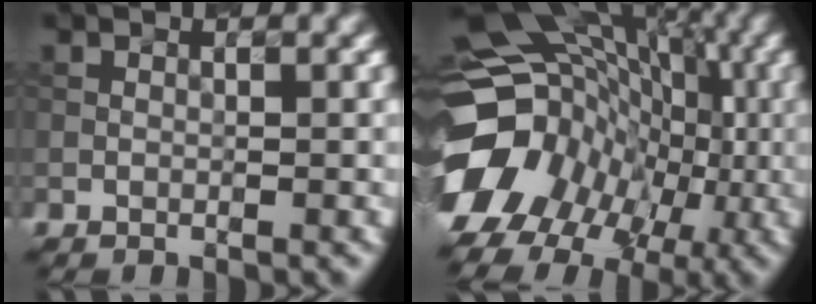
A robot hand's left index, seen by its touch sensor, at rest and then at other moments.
{"total": 16.6, "force": [-3.2, 13.5, 9.2], "torque": [-0.168, 0.002, -0.046]}